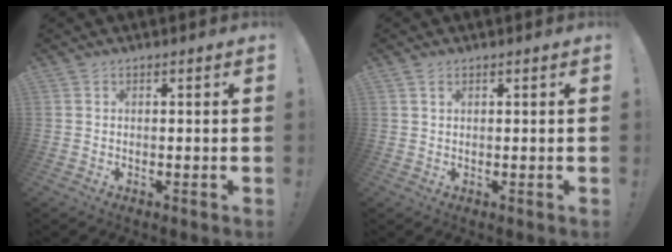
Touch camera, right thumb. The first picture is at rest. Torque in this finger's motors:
{"motor_torque": [-0.08, -0.05, -0.19, 0.39, 0.09]}